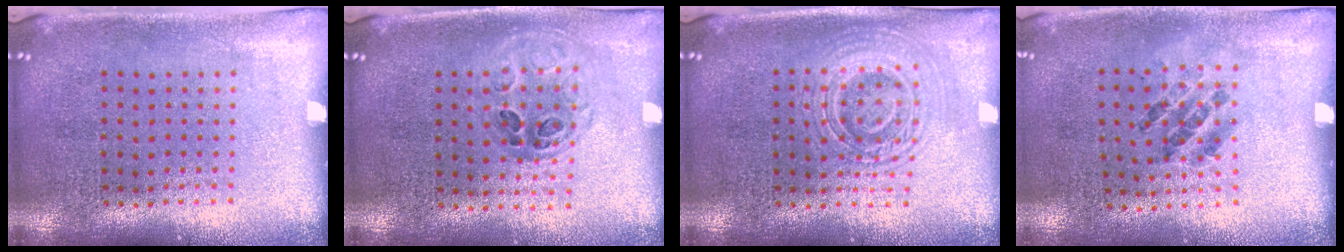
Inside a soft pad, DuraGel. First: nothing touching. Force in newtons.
{"total": 0.9, "press": 0.9, "slide": 0.2}
{"total": 2.1, "press": 2.1, "slide": 0.4}
{"total": 1.2, "press": 0.7, "slide": 0.9}